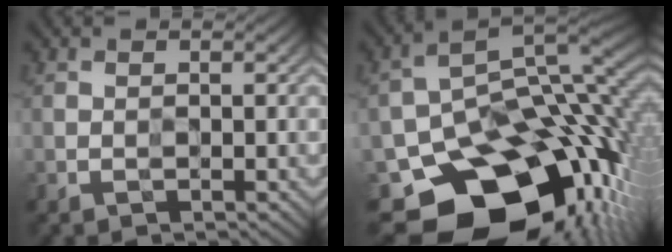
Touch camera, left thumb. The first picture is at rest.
{"total": 19.1, "force": [-7.1, 12.6, 12.5], "torque": [-0.198, -0.050, -0.098]}